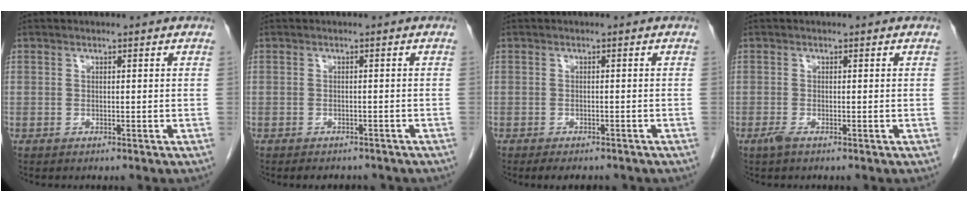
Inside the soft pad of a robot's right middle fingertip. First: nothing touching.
{"total": 5.4, "force": [-4.6, 2.2, 1.8], "torque": [-0.020, 0.000, -0.050]}
{"total": 5.4, "force": [-4.5, 1.9, 2.4], "torque": [-0.027, -0.005, -0.051]}
{"total": 1.0, "force": [-0.7, 0.1, 0.8], "torque": [-0.021, -0.004, -0.016]}